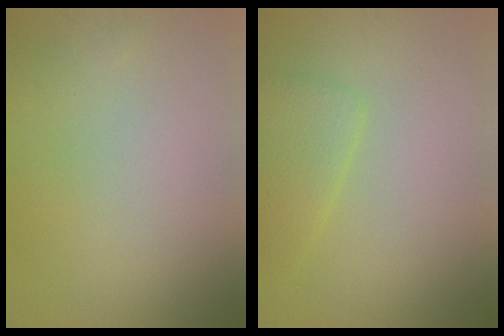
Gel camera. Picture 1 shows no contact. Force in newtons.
{"total": 2.7, "press": 2.6, "slide": 0.3}